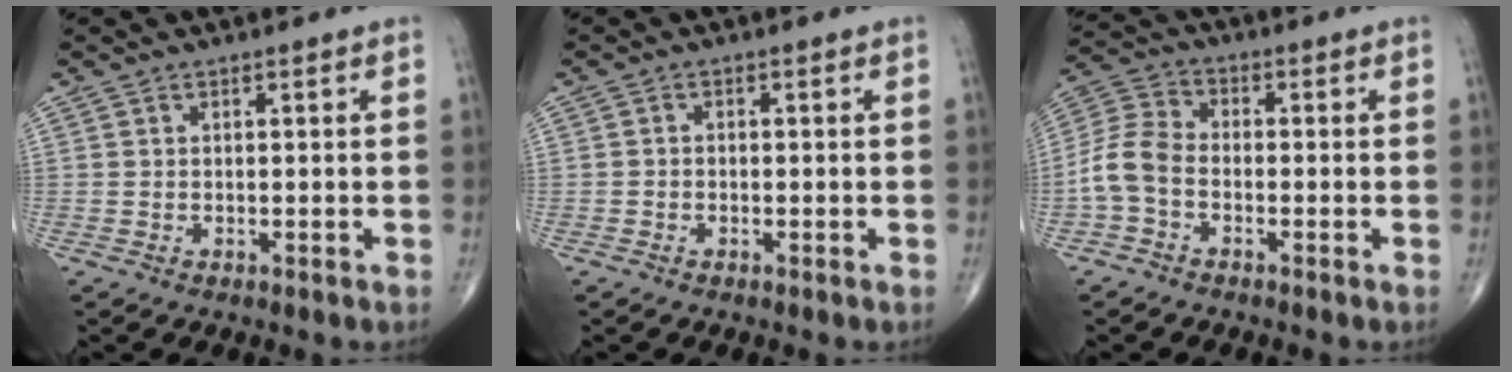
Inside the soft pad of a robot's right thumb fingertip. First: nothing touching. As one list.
[{"total": 0.7, "force": [-0.3, 0.5, 0.3], "torque": [-0.001, 0.002, -0.010]}, {"total": 7.2, "force": [-2.2, 4.8, 4.9], "torque": [-0.099, 0.024, -0.060]}]